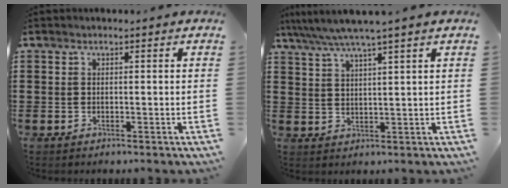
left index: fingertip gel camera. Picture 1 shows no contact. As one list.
[{"total": 4.3, "force": [3.4, -0.5, 2.7], "torque": [-0.062, -0.012, 0.057]}]